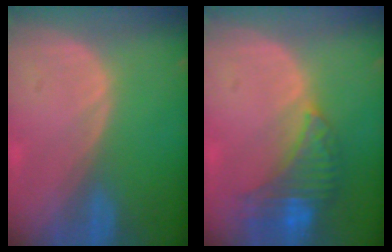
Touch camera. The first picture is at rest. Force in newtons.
{"total": 8.3, "press": 7.2, "slide": 4.0}